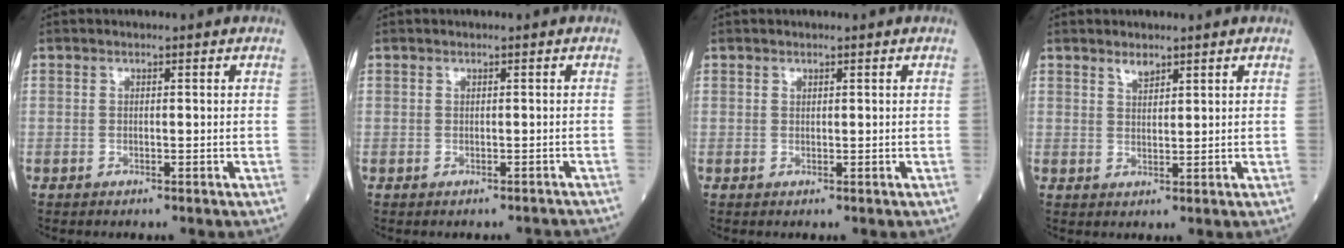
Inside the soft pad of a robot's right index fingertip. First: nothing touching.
{"total": 1.2, "force": [-1.1, 0.4, 0.3], "torque": [0.000, -0.001, -0.013]}
{"total": 0.0}
{"total": 1.8, "force": [1.5, 0.6, 0.8], "torque": [-0.013, -0.003, 0.028]}